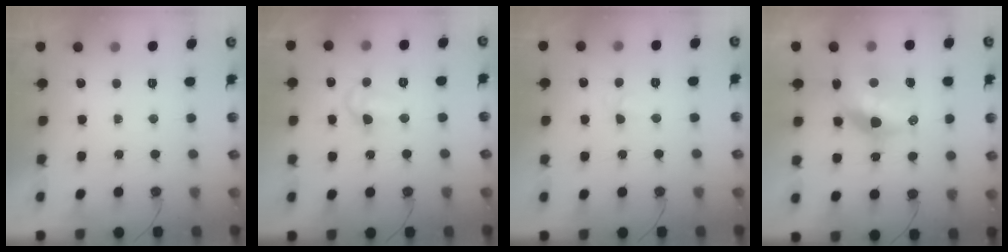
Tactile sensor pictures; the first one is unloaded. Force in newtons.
{"total": 6.9, "press": 6.8, "slide": 1.2}
{"total": 3.8, "press": 3.7, "slide": 0.7}
{"total": 13.8, "press": 13.7, "slide": 1.5}